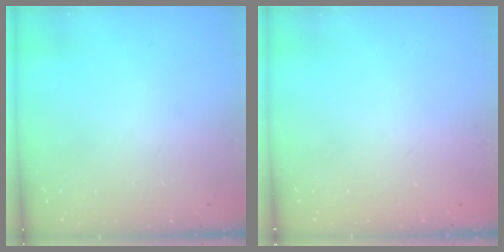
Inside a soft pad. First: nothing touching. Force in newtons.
{"total": 0.0}